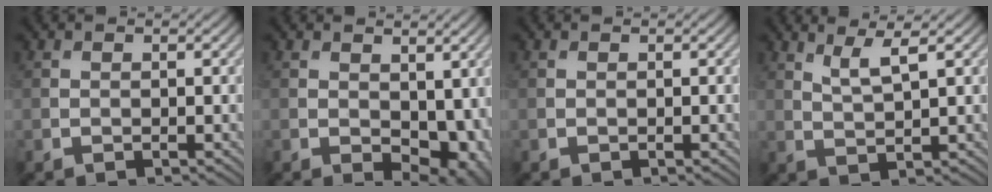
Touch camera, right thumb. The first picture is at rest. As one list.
[{"total": 8.0, "force": [-0.3, 5.1, 6.2], "torque": [-0.081, -0.029, 0.019]}, {"total": 0.0}, {"total": 3.2, "force": [2.0, 0.3, 2.4], "torque": [-0.055, 0.000, 0.046]}]